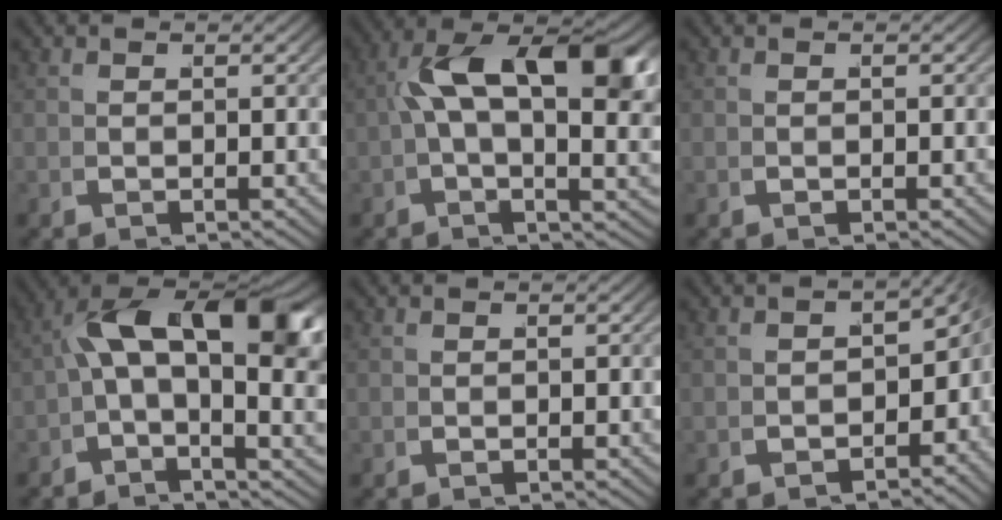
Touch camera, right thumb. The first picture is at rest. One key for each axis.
{"total": 11.6, "fx": 2.3, "fy": 5.2, "fz": 10.1, "tx": -0.164, "ty": -0.005, "tz": 0.035}
{"total": 0.0}
{"total": 11.1, "fx": 1.1, "fy": 5.6, "fz": 9.6, "tx": -0.143, "ty": -0.006, "tz": 0.011}
{"total": 0.0}
{"total": 4.5, "fx": -2.1, "fy": 2.8, "fz": 2.9, "tx": -0.024, "ty": -0.017, "tz": -0.024}